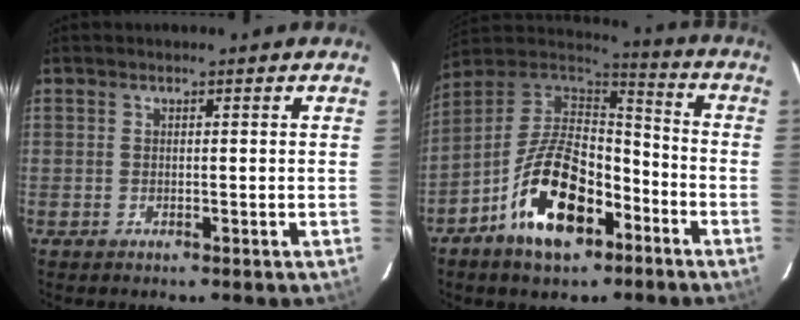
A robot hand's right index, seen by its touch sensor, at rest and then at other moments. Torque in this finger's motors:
{"motor_torque": [1.14, -1.00, 1.05, 0.21]}